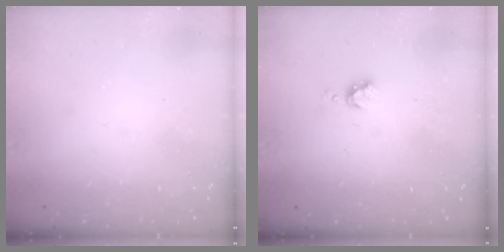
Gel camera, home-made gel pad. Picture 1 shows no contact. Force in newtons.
{"total": 3.8, "press": 3.7, "slide": 0.6}